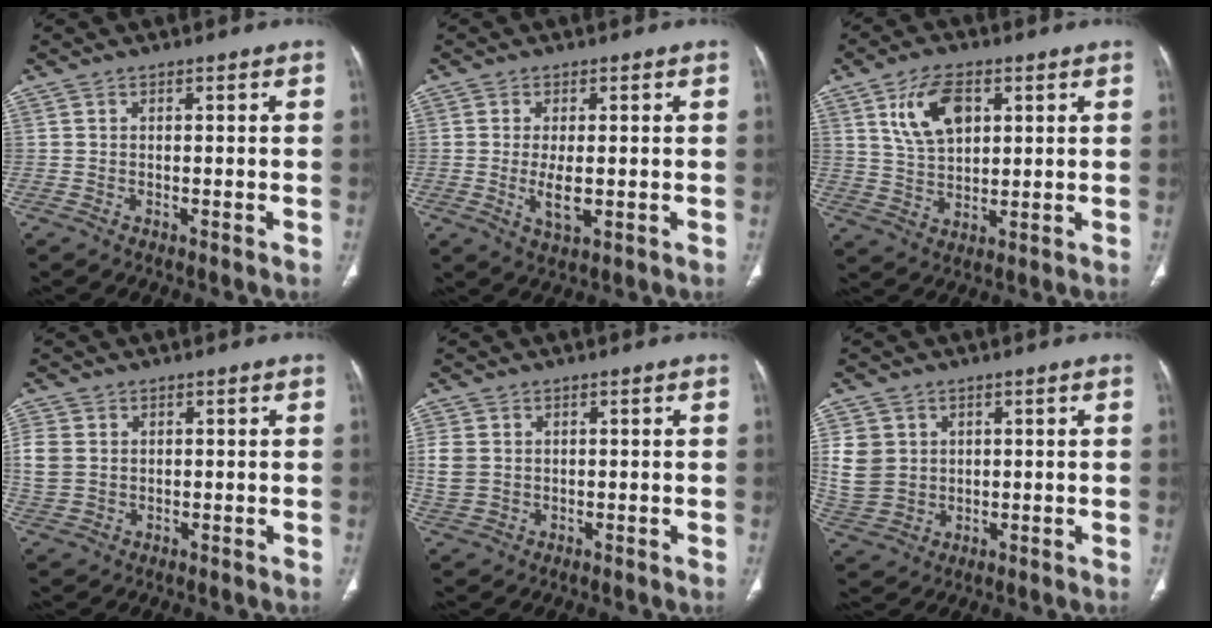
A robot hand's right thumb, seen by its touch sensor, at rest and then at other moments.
{"total": 5.0, "force": [-0.5, 2.2, 4.5], "torque": [-0.084, -0.011, -0.005]}
{"total": 10.1, "force": [3.9, 5.8, 7.3], "torque": [-0.120, -0.012, 0.079]}
{"total": 6.1, "force": [0.9, 5.0, 3.4], "torque": [-0.072, 0.000, 0.023]}
{"total": 5.2, "force": [0.7, 4.3, 2.9], "torque": [-0.060, 0.000, 0.020]}
{"total": 8.6, "force": [1.8, 7.5, 3.9], "torque": [-0.061, -0.004, 0.049]}